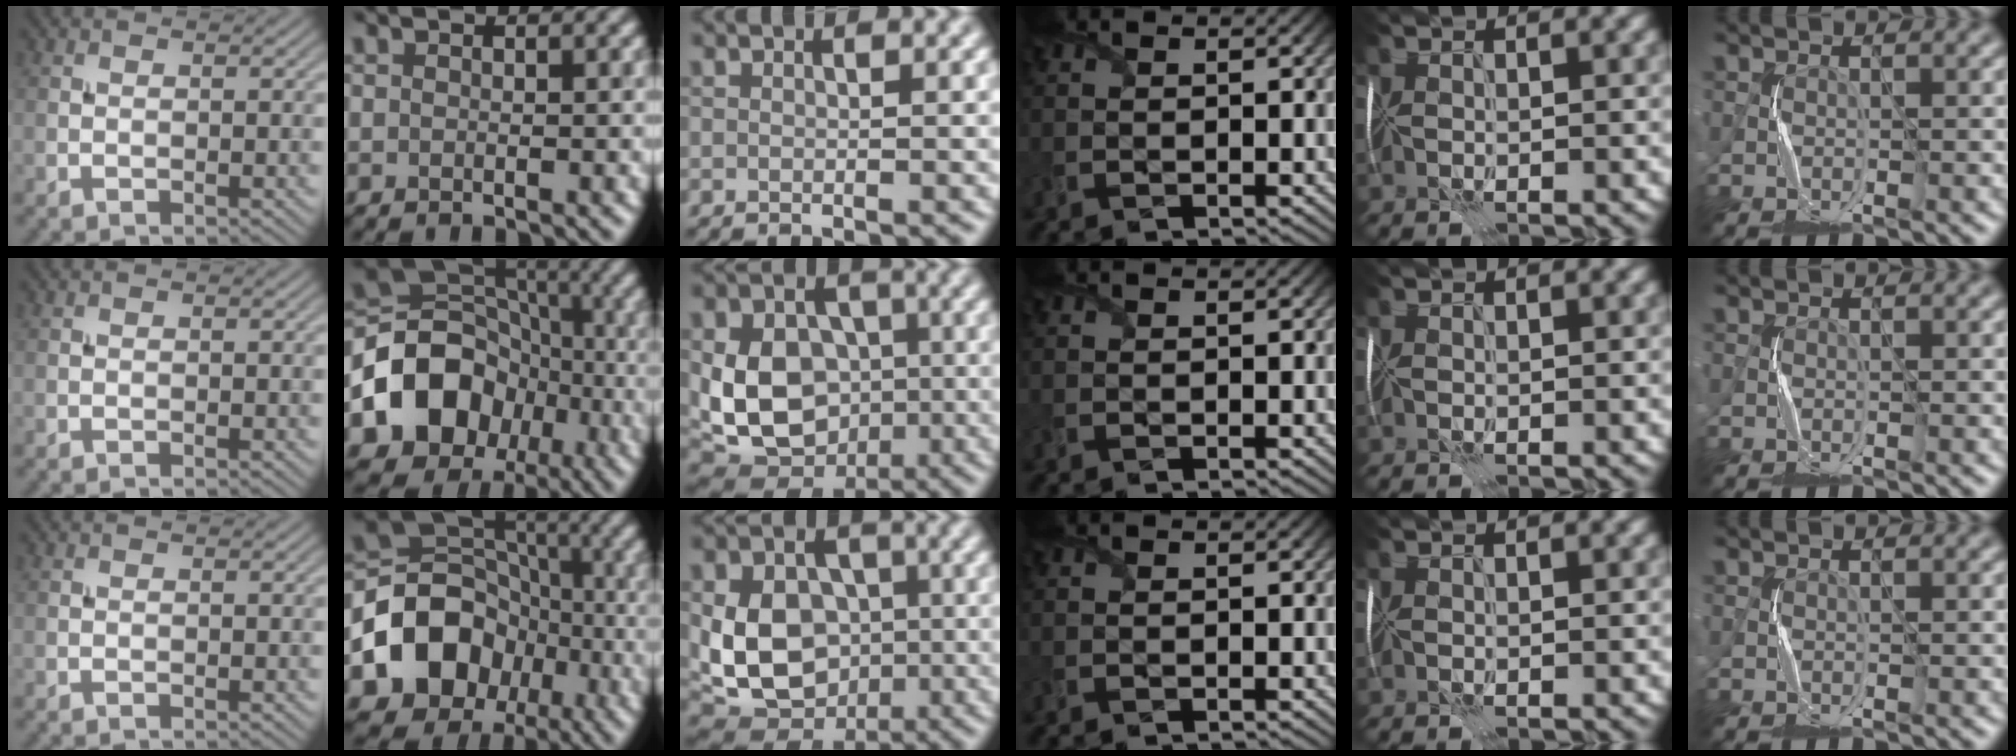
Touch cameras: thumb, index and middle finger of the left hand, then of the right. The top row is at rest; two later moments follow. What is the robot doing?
{"motion": "fold", "object": "shipping label"}